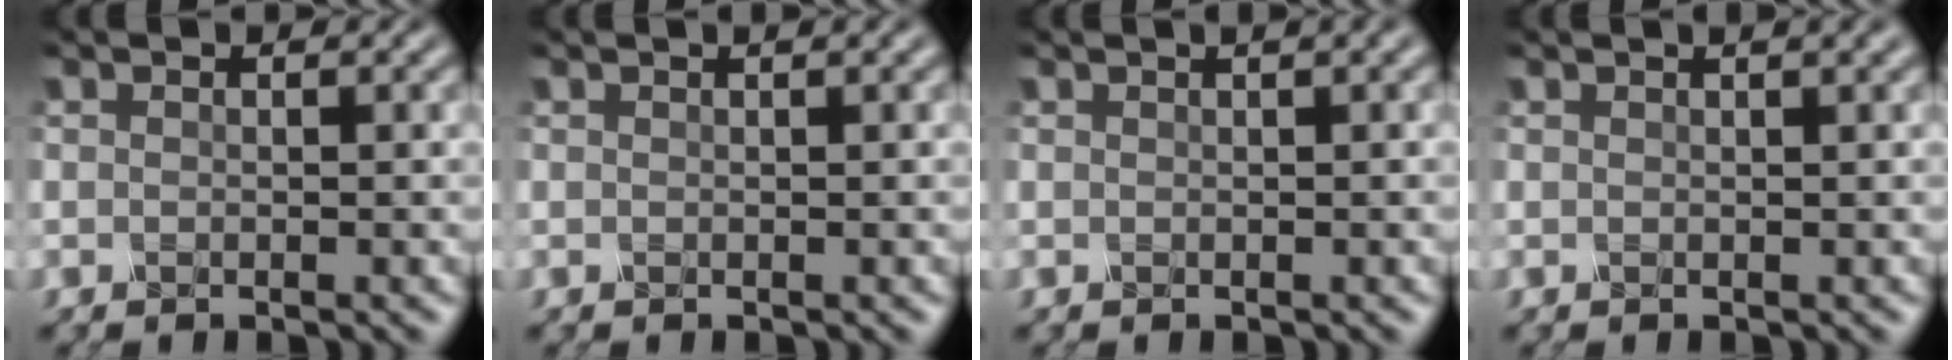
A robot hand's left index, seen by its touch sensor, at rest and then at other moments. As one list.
[{"total": 0.7, "force": [0.4, 0.1, 0.5], "torque": [-0.011, 0.000, 0.002]}, {"total": 1.5, "force": [0.8, 0.3, 1.2], "torque": [-0.018, 0.003, 0.008]}, {"total": 2.4, "force": [1.5, 0.9, 1.7], "torque": [-0.010, 0.008, 0.003]}]